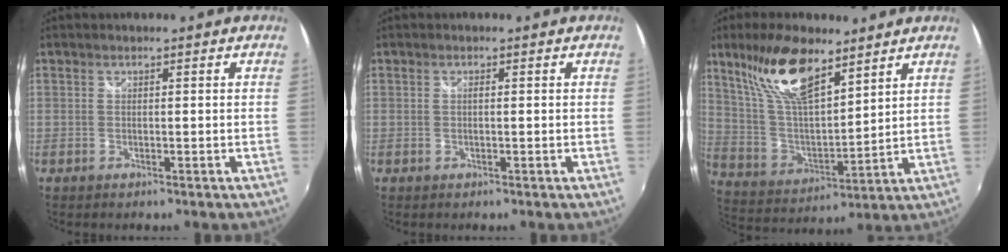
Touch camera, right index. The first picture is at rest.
{"total": 0.5, "force": [-0.1, 0.1, 0.5], "torque": [-0.010, 0.002, -0.003]}
{"total": 16.7, "force": [10.9, 5.7, 11.3], "torque": [-0.219, 0.019, 0.219]}